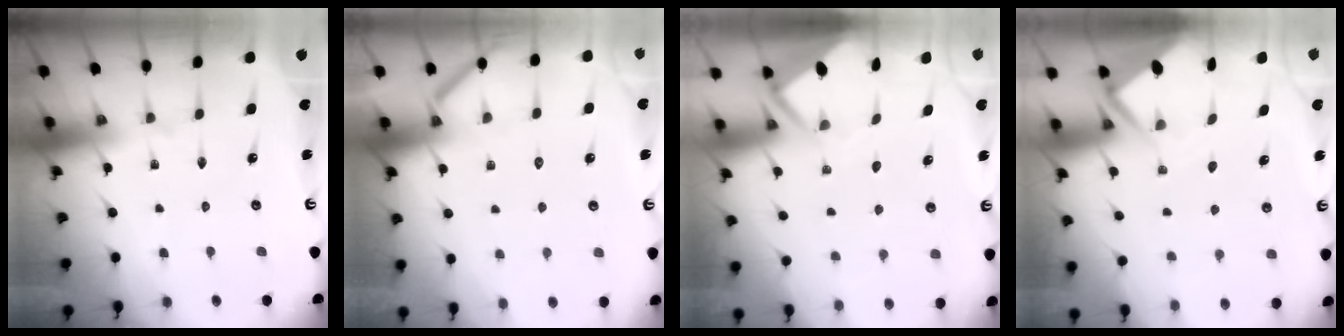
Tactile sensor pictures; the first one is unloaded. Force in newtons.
{"total": 3.8, "press": 3.8, "slide": 0.5}
{"total": 3.7, "press": 3.7, "slide": 0.3}
{"total": 3.4, "press": 3.4, "slide": 0.3}